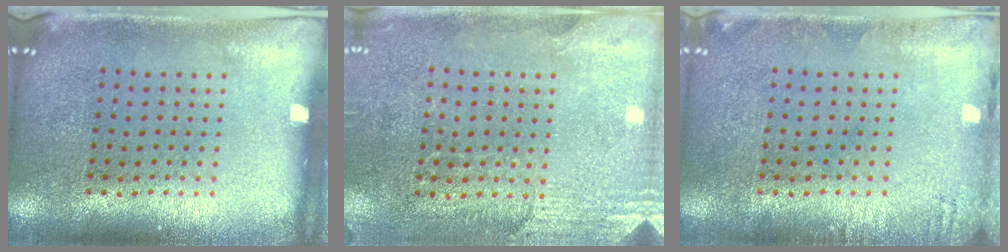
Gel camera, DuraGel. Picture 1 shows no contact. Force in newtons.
{"total": 2.6, "press": 2.3, "slide": 1.2}
{"total": 1.0, "press": 1.0, "slide": 0.2}